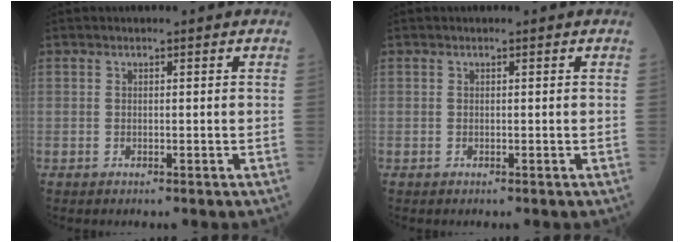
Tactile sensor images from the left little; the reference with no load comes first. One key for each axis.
{"total": 0.0}